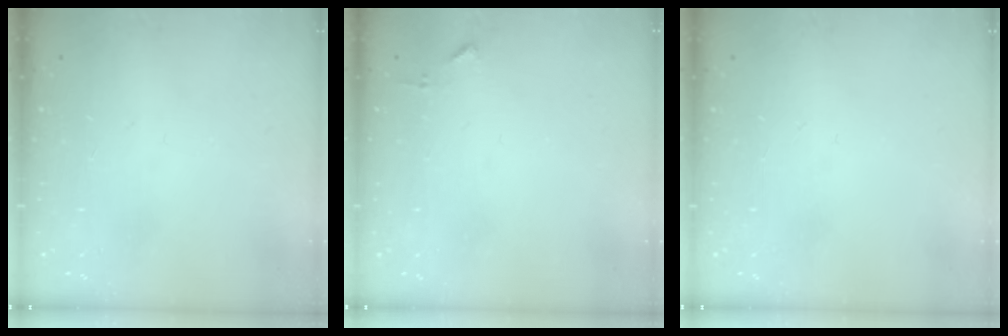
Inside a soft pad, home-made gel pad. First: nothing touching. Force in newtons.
{"total": 3.7, "press": 3.7, "slide": 0.5}
{"total": 0.0}